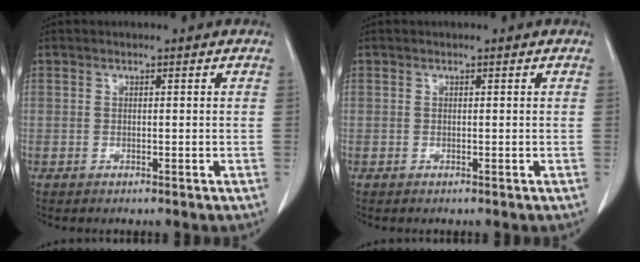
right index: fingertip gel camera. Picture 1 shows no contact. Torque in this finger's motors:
{"motor_torque": [0.05, -0.02, -0.01, 0.02]}